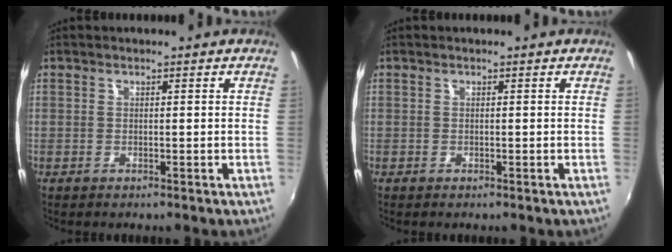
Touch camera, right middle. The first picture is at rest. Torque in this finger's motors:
{"motor_torque": [0.10, -0.10, -0.02, 0.00]}